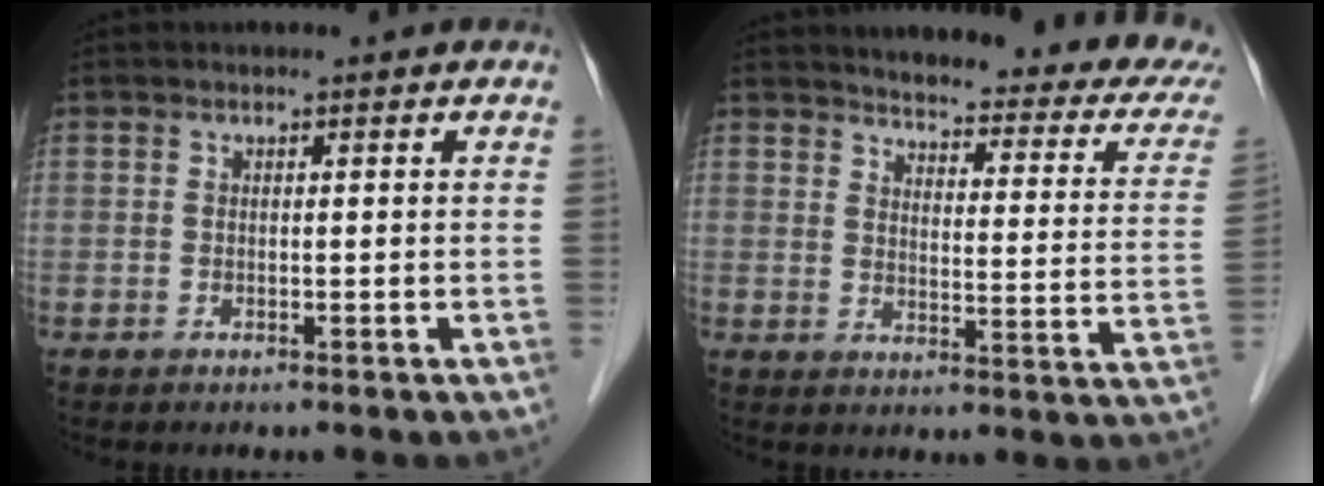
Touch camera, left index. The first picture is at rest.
{"total": 20.6, "force": [18.6, 2.9, 8.5], "torque": [-0.091, -0.062, 0.203]}